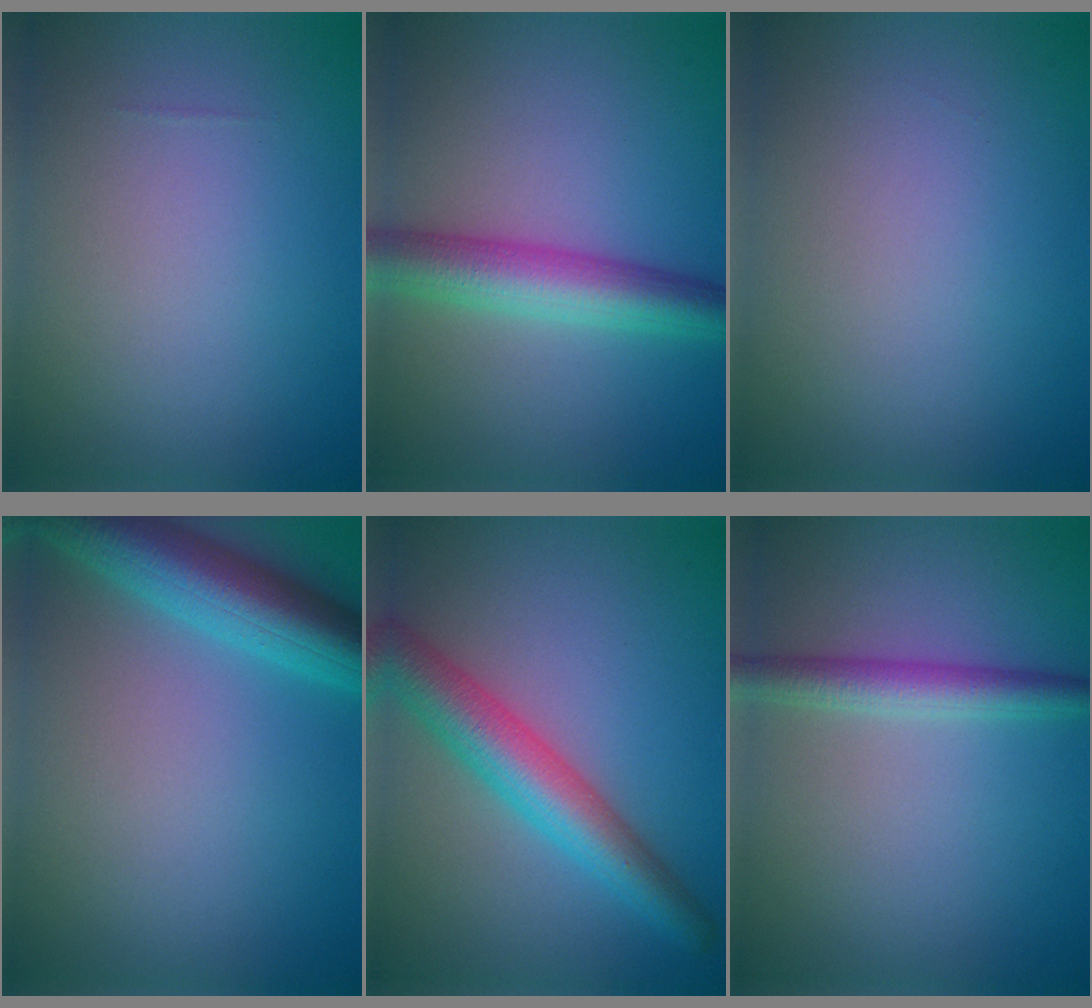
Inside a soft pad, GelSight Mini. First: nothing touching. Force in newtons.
{"total": 5.6, "press": 5.6, "slide": 0.3}
{"total": 0.0}
{"total": 7.0, "press": 6.9, "slide": 0.4}
{"total": 5.8, "press": 5.8, "slide": 0.3}
{"total": 2.8, "press": 2.8, "slide": 0.0}